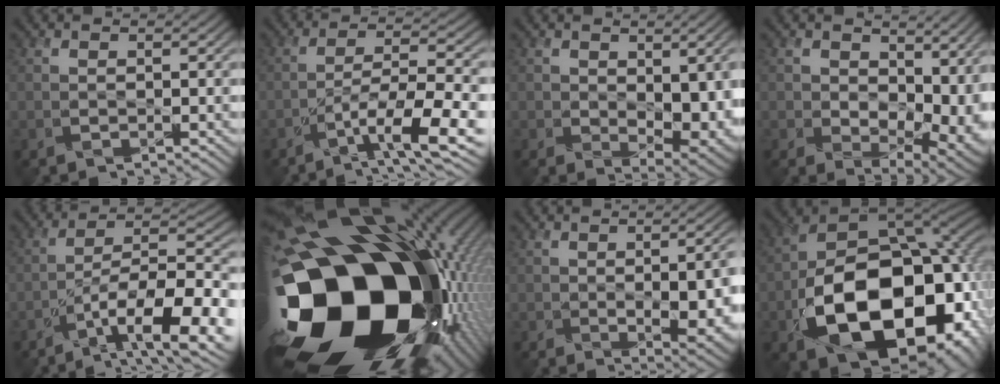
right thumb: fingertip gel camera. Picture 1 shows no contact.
{"total": 10.3, "force": [-5.2, 2.6, 8.5], "torque": [-0.149, -0.001, -0.085]}
{"total": 10.3, "force": [-0.9, 6.4, 8.0], "torque": [-0.130, -0.044, 0.013]}
{"total": 11.1, "force": [1.2, 7.8, 7.8], "torque": [-0.123, -0.035, 0.041]}
{"total": 15.8, "force": [-7.9, 5.7, 12.4], "torque": [-0.196, -0.009, -0.131]}
{"total": 24.5, "force": [-4.6, 16.8, 17.2], "torque": [-0.333, -0.076, -0.052]}
{"total": 9.5, "force": [-1.9, 4.7, 8.0], "torque": [-0.103, -0.026, -0.003]}
{"total": 21.2, "force": [-6.1, 13.9, 14.8], "torque": [-0.270, -0.057, -0.066]}